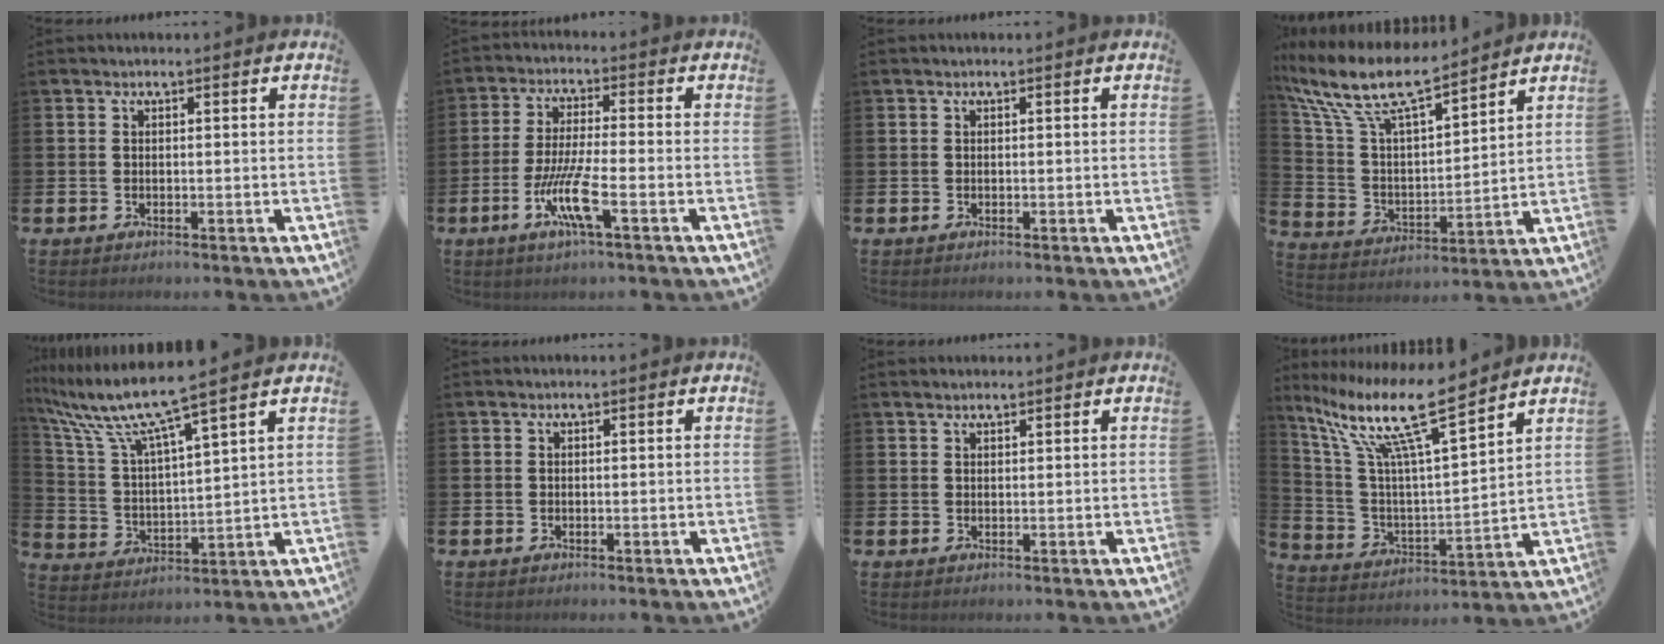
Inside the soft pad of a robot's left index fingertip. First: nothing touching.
{"total": 7.1, "force": [-3.0, 0.6, 6.4], "torque": [-0.134, -0.012, -0.056]}
{"total": 0.0}
{"total": 10.6, "force": [9.1, 2.2, 4.9], "torque": [-0.137, -0.051, 0.158]}
{"total": 9.1, "force": [7.9, 0.0, 4.4], "torque": [-0.121, -0.044, 0.133]}
{"total": 0.0}
{"total": 1.2, "force": [1.2, 0.3, 0.2], "torque": [-0.001, 0.001, 0.022]}
{"total": 13.5, "force": [10.3, 2.1, 8.5], "torque": [-0.194, -0.055, 0.173]}